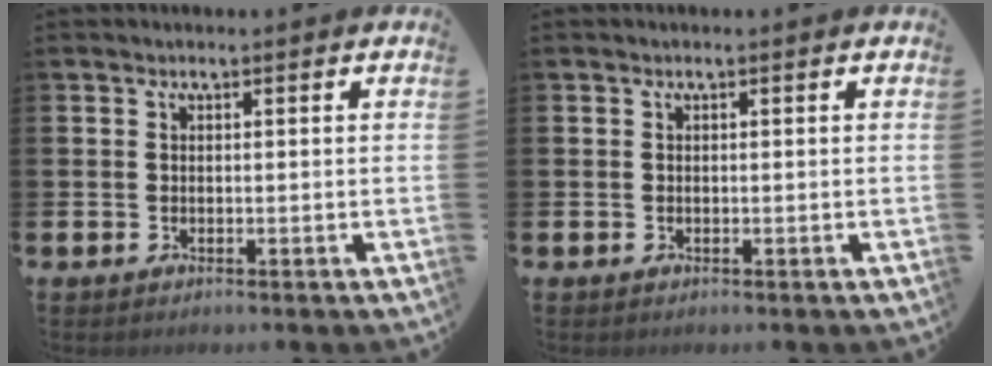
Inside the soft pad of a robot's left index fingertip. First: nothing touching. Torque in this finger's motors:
{"motor_torque": [-0.10, -0.02, -0.02, -0.01]}